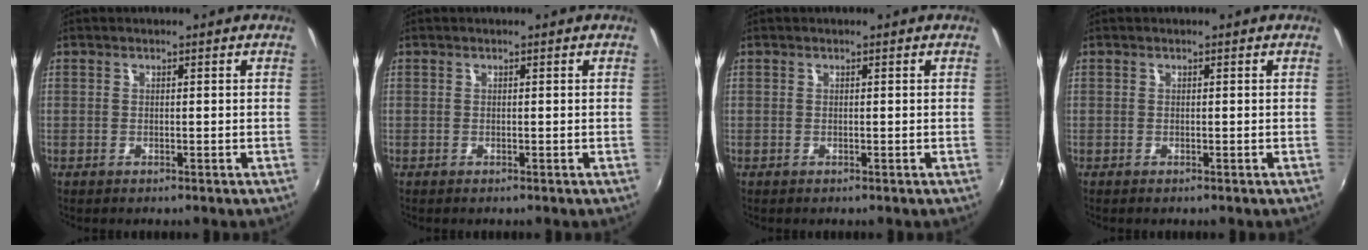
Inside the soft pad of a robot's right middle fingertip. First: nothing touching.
{"total": 0.0}
{"total": 0.0}
{"total": 0.0}